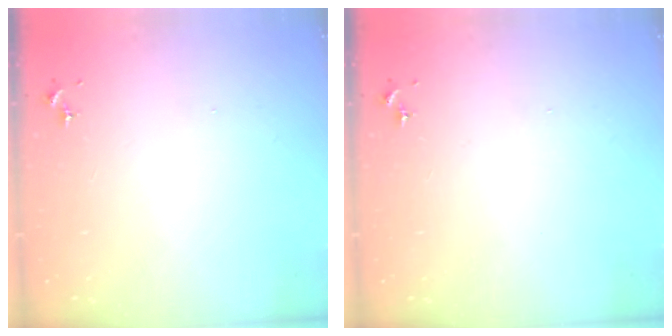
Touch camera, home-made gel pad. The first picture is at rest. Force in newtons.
{"total": 0.0}